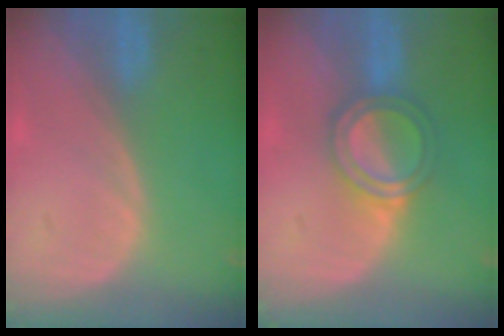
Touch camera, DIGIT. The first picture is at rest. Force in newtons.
{"total": 5.3, "press": 5.2, "slide": 1.3}